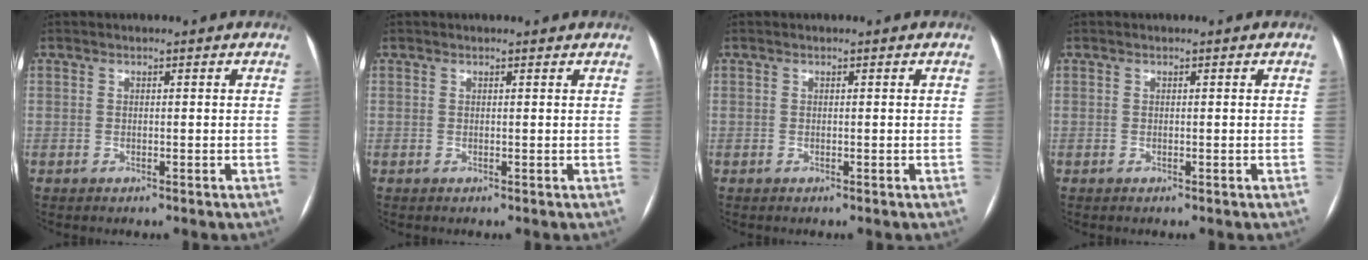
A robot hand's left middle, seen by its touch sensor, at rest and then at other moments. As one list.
[{"total": 1.1, "force": [1.0, 0.2, 0.3], "torque": [-0.013, 0.007, 0.013]}, {"total": 0.0}, {"total": 0.0}]